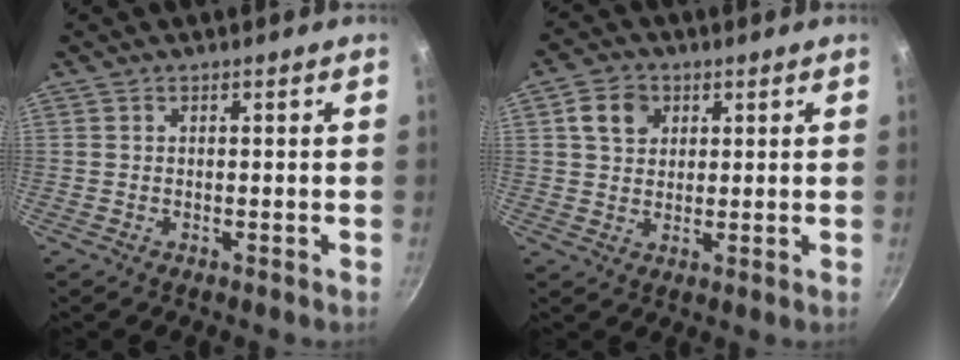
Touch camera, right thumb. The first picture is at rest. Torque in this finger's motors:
{"motor_torque": [0.30, 1.20, 0.18, 0.04, 0.22]}